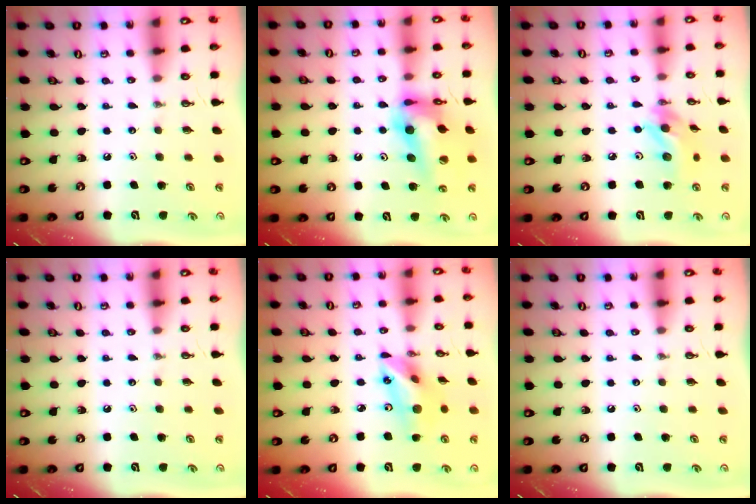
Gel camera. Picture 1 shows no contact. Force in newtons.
{"total": 16.7, "press": 16.7, "slide": 1.4}
{"total": 13.3, "press": 12.2, "slide": 5.5}
{"total": 0.0}
{"total": 15.5, "press": 15.1, "slide": 3.3}
{"total": 0.0}